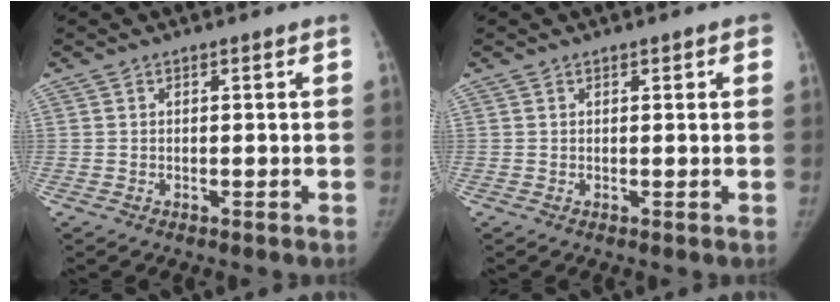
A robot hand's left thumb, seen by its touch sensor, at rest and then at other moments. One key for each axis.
{"total": 1.5, "fx": 0.7, "fy": 0.8, "fz": 1.1, "tx": -0.003, "ty": 0.000, "tz": 0.008}